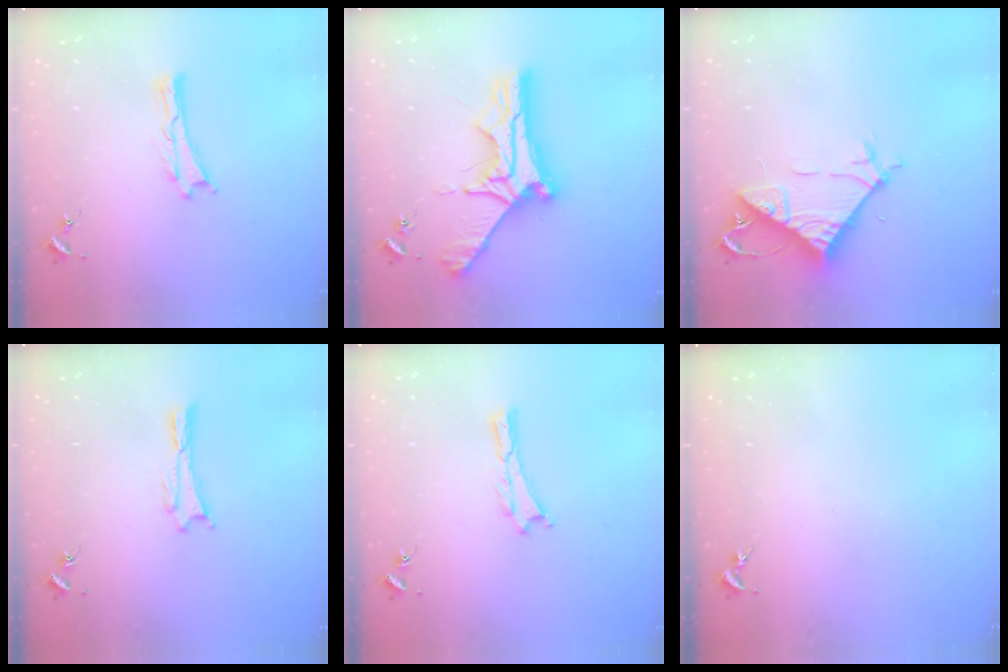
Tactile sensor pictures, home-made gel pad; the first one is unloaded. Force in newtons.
{"total": 11.2, "press": 11.2, "slide": 0.8}
{"total": 9.7, "press": 9.7, "slide": 0.8}
{"total": 0.7, "press": 0.7, "slide": 0.1}
{"total": 0.0}
{"total": 0.0}